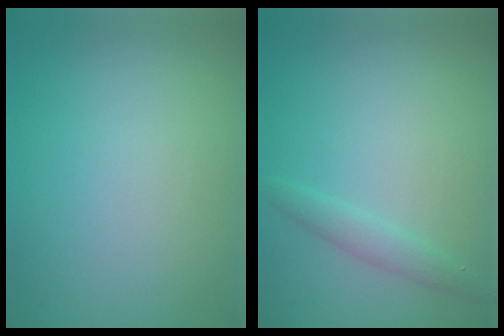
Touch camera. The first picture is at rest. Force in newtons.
{"total": 1.5, "press": 1.5, "slide": 0.0}